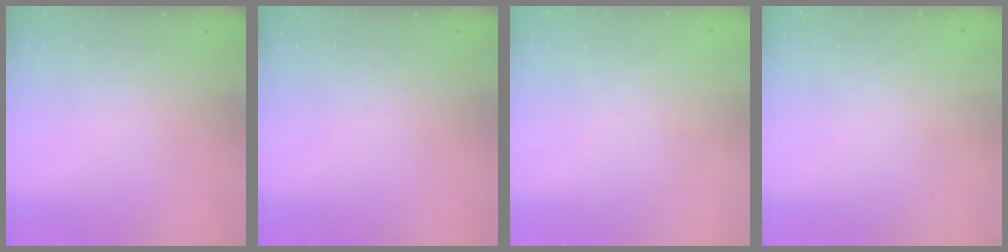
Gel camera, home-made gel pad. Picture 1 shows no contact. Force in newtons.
{"total": 0.0}
{"total": 1.6, "press": 1.6, "slide": 0.2}
{"total": 1.8, "press": 1.8, "slide": 0.2}